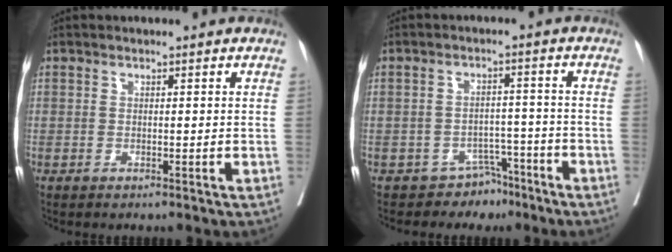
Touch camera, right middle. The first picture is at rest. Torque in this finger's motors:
{"motor_torque": [0.46, -0.38, -0.04, -0.01]}